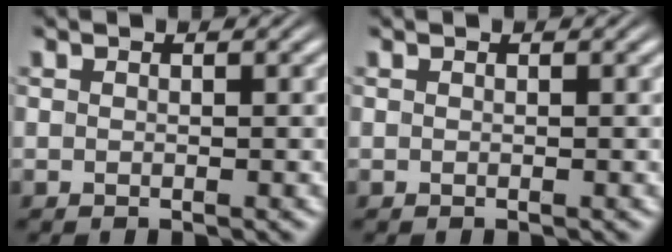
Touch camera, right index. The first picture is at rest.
{"total": 0.0}